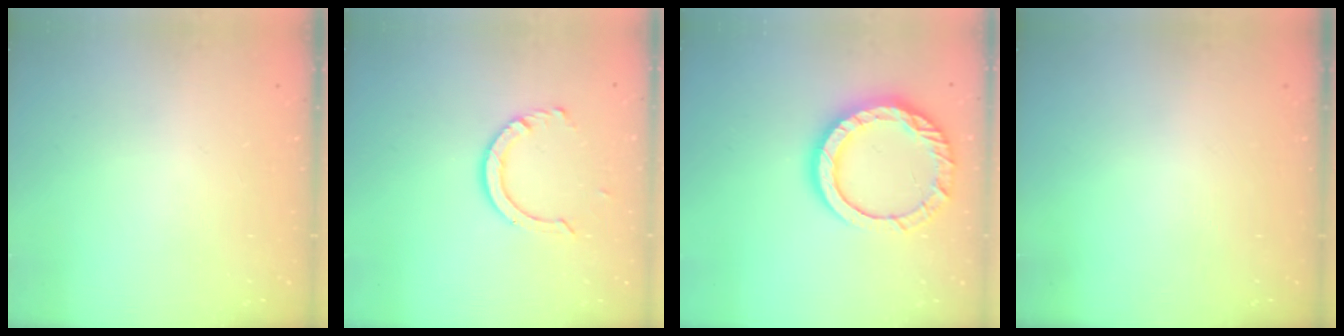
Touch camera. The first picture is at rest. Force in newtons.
{"total": 8.4, "press": 8.3, "slide": 0.7}
{"total": 15.3, "press": 15.2, "slide": 1.3}
{"total": 0.0}